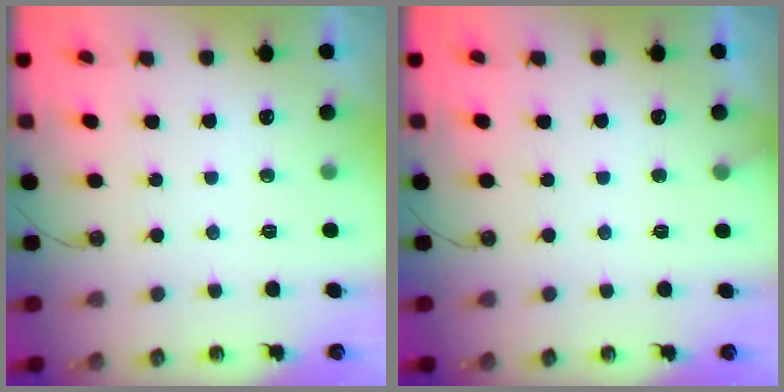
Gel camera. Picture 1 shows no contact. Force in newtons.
{"total": 3.2, "press": 3.2, "slide": 0.2}